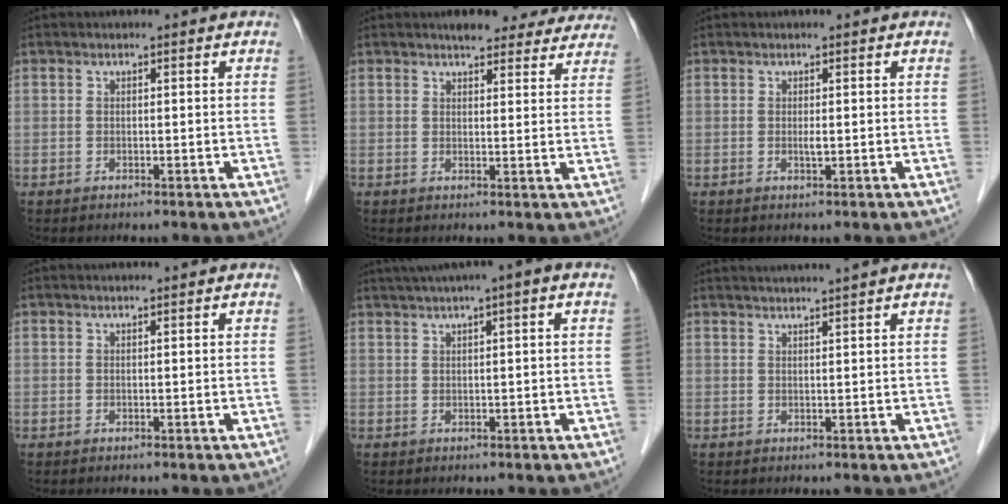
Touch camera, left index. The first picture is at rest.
{"total": 10.7, "force": [9.7, 3.2, 3.3], "torque": [-0.014, 0.008, 0.103]}
{"total": 0.7, "force": [0.0, 0.1, 0.7], "torque": [-0.017, -0.003, 0.002]}
{"total": 1.0, "force": [0.9, -0.1, 0.4], "torque": [-0.005, 0.009, 0.019]}
{"total": 6.4, "force": [3.8, -0.3, 5.1], "torque": [-0.082, 0.034, 0.061]}
{"total": 5.9, "force": [5.2, -1.5, 2.4], "torque": [-0.028, 0.018, 0.071]}